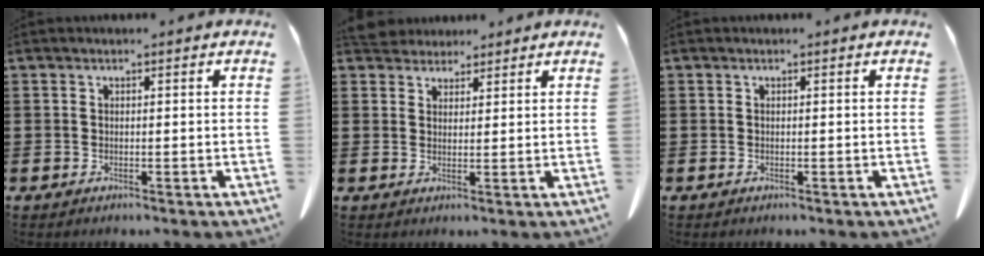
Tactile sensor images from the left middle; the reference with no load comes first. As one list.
[{"total": 3.7, "force": [3.5, 1.1, 0.4], "torque": [-0.017, -0.006, 0.069]}, {"total": 0.0}]